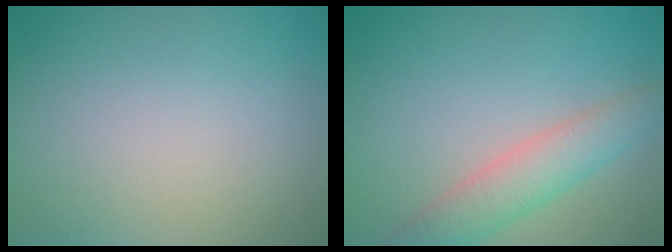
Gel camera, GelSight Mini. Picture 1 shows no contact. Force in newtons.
{"total": 4.3, "press": 4.3, "slide": 0.2}